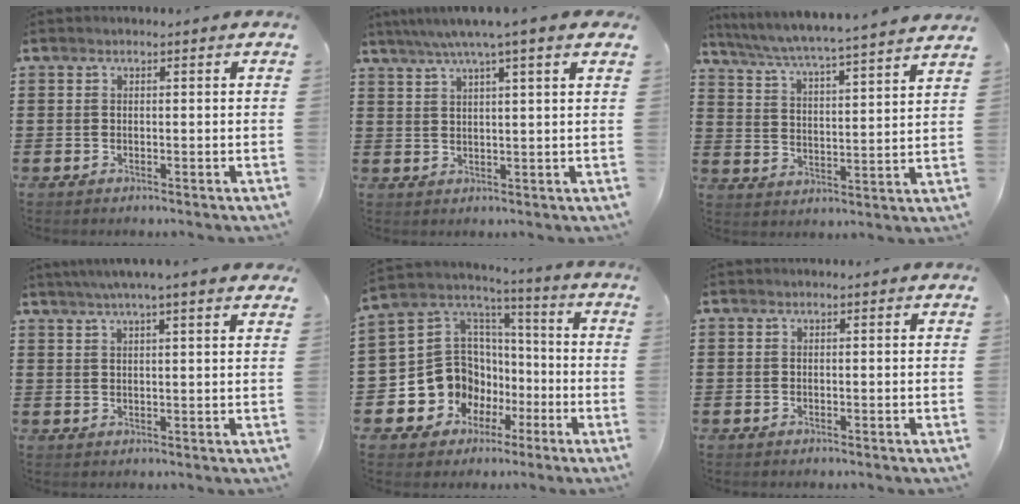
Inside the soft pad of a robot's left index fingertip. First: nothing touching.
{"total": 4.7, "force": [3.2, -0.3, 3.4], "torque": [-0.074, -0.006, 0.054]}
{"total": 4.4, "force": [4.1, -1.0, 1.3], "torque": [-0.049, -0.039, 0.061]}
{"total": 3.6, "force": [2.9, -0.4, 2.1], "torque": [-0.049, -0.001, 0.050]}
{"total": 11.8, "force": [-4.3, 10.6, 2.9], "torque": [-0.110, 0.002, -0.071]}
{"total": 0.0}